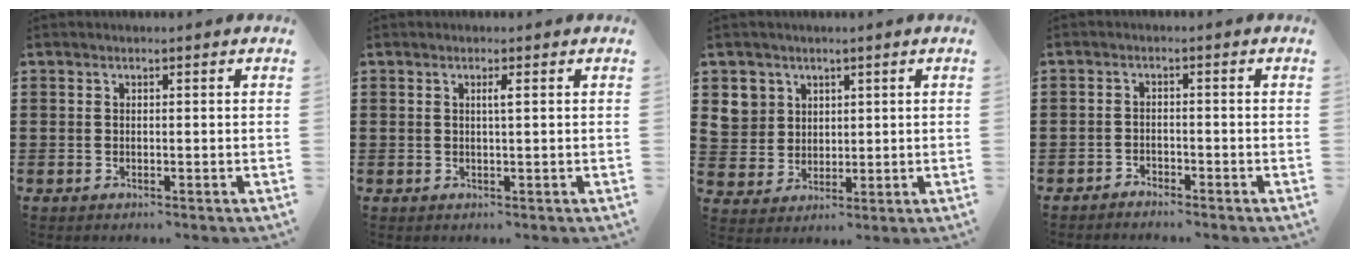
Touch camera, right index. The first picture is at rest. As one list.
[{"total": 1.1, "force": [0.4, -0.1, 1.1], "torque": [-0.020, -0.001, 0.005]}, {"total": 5.5, "force": [2.7, 4.8, 0.6], "torque": [-0.048, 0.010, 0.049]}, {"total": 1.6, "force": [-1.6, 0.2, 0.0], "torque": [-0.008, 0.001, -0.036]}]